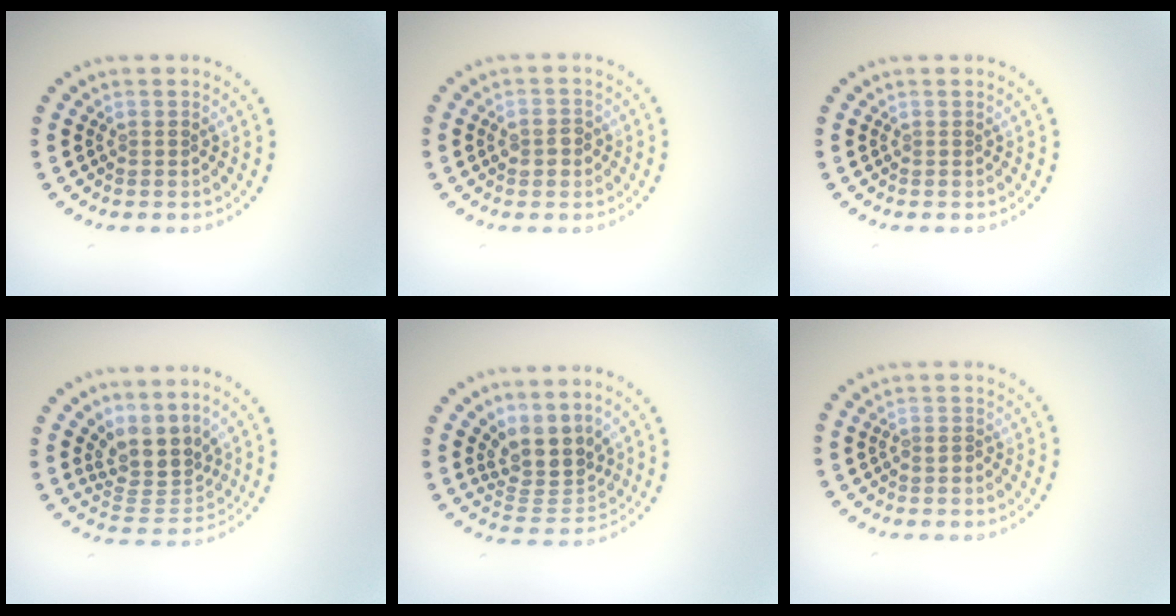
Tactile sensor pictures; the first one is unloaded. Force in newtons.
{"total": 1.8, "press": 1.8, "slide": 0.2}
{"total": 0.0}
{"total": 4.0, "press": 3.1, "slide": 2.5}
{"total": 4.0, "press": 3.2, "slide": 2.5}
{"total": 0.7, "press": 0.4, "slide": 0.5}